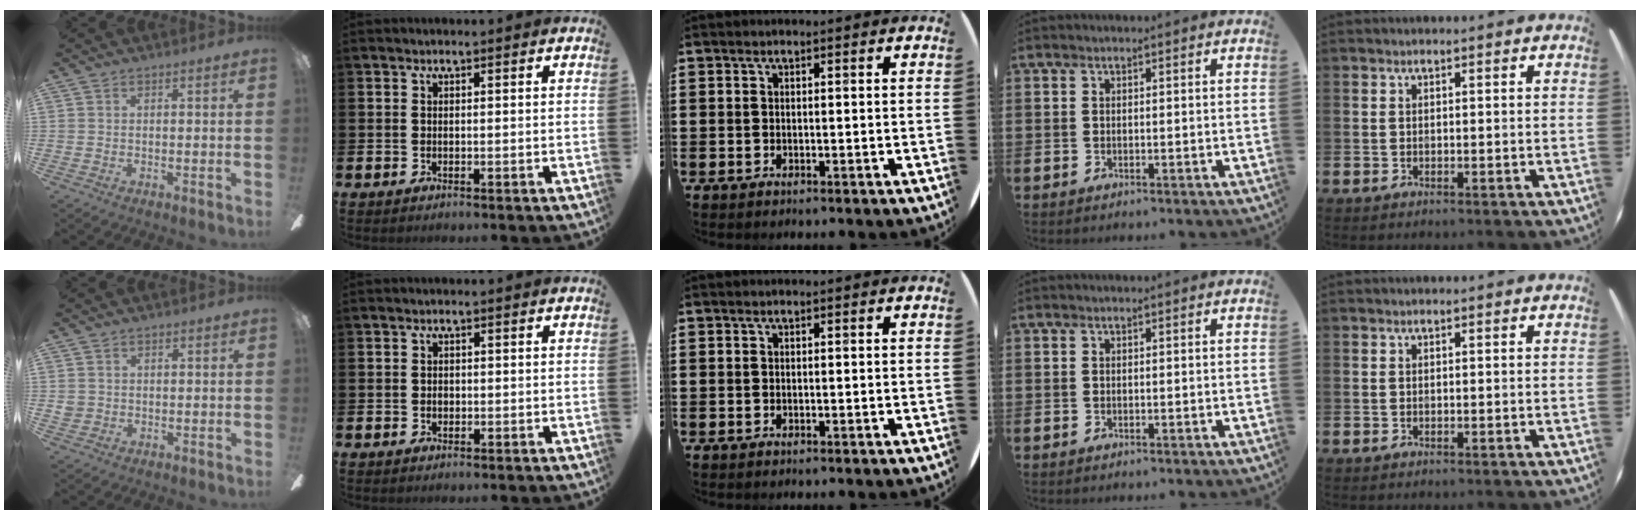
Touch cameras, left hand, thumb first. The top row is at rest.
{"thumb": {"total": 1.9, "force": [0.1, 1.8, 0.4], "torque": [-0.010, 0.004, 0.002]}, "index": {"total": 0.7, "force": [-0.1, 0.6, 0.4], "torque": [0.000, 0.001, -0.005]}}